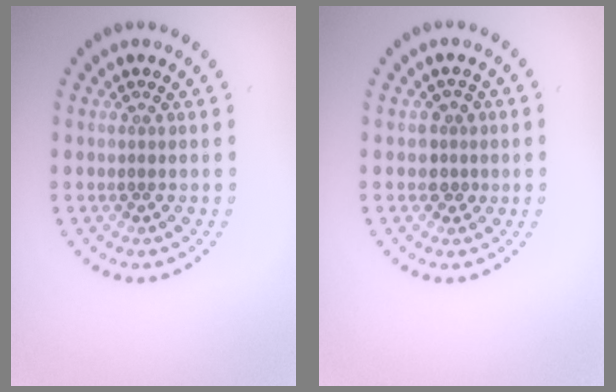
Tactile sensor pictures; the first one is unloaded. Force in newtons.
{"total": 1.6, "press": 1.3, "slide": 0.8}